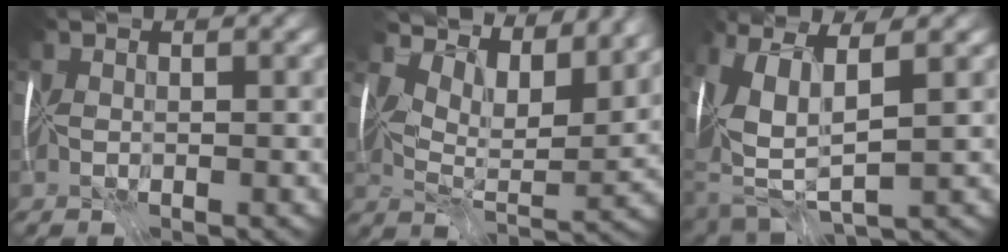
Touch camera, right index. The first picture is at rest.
{"total": 8.9, "force": [7.5, 2.3, 4.2], "torque": [-0.085, 0.000, 0.118]}
{"total": 6.1, "force": [1.3, 2.5, 5.5], "torque": [-0.140, -0.015, 0.036]}